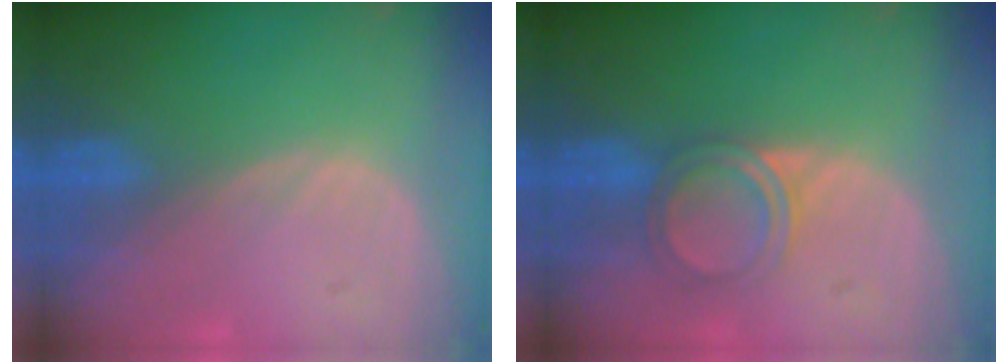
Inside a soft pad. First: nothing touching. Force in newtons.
{"total": 4.2, "press": 4.0, "slide": 1.4}